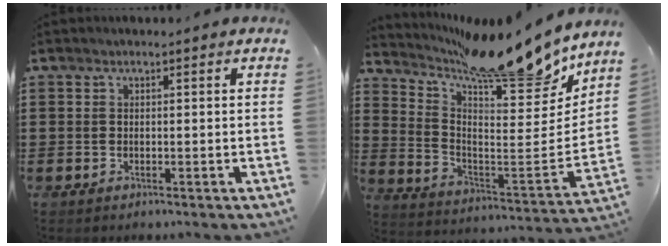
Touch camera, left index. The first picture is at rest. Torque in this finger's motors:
{"motor_torque": [2.14, 0.00, 0.34, 0.14]}